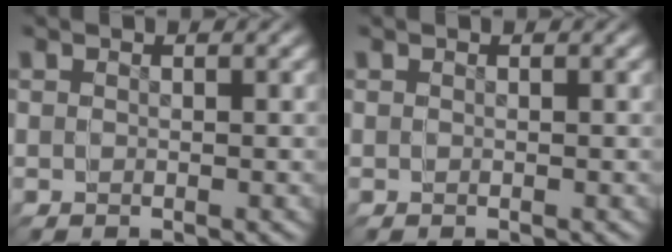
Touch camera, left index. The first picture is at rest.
{"total": 0.0}